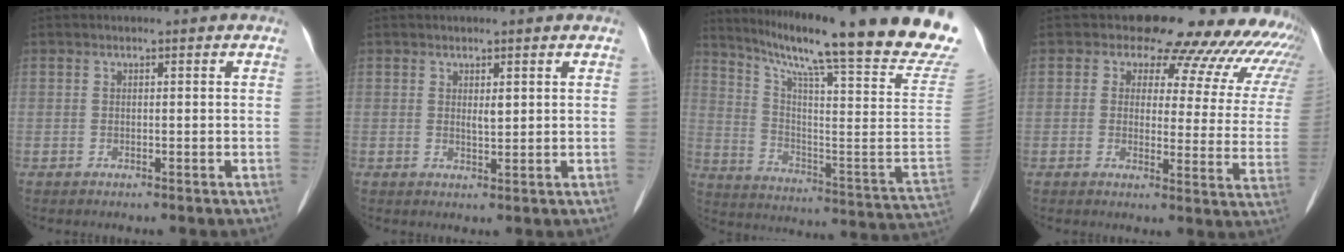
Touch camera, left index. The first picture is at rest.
{"total": 1.5, "force": [0.7, 0.4, 1.3], "torque": [-0.026, 0.000, 0.015]}
{"total": 30.6, "force": [24.0, 0.4, 18.9], "torque": [-0.265, -0.077, 0.327]}
{"total": 20.4, "force": [18.2, 7.0, 5.8], "torque": [-0.038, -0.061, 0.171]}